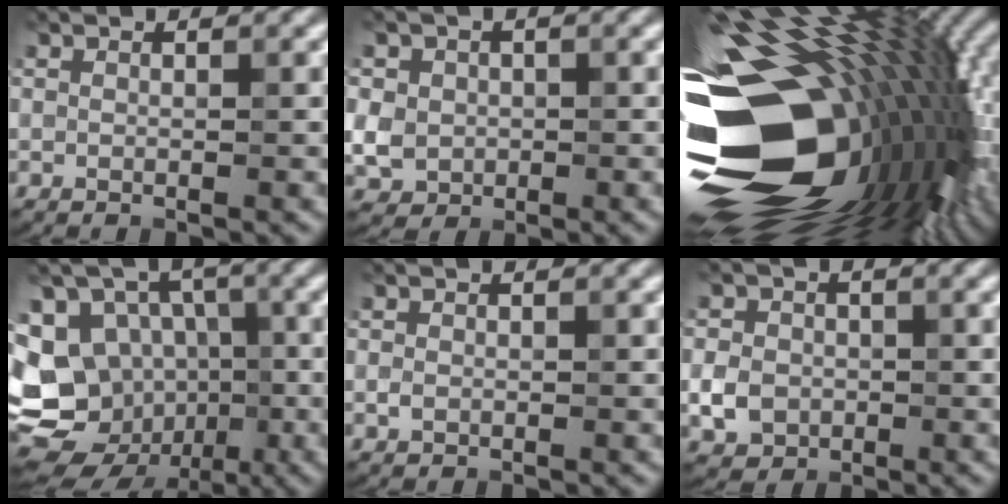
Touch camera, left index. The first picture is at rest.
{"total": 3.5, "force": [-0.1, 3.2, 1.4], "torque": [-0.021, 0.001, -0.010]}
{"total": 20.2, "force": [-2.9, 12.1, 15.8], "torque": [-0.279, -0.040, -0.045]}
{"total": 14.4, "force": [-3.3, 12.4, 6.5], "torque": [-0.149, -0.009, -0.062]}
{"total": 0.6, "force": [-0.1, 0.5, 0.4], "torque": [-0.005, -0.001, -0.003]}
{"total": 3.1, "force": [-0.7, 2.6, 1.4], "torque": [-0.023, -0.001, -0.017]}